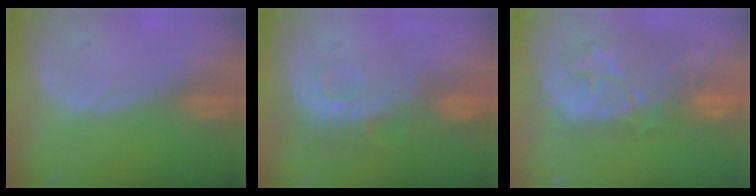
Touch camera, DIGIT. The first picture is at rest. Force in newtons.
{"total": 9.2, "press": 8.1, "slide": 4.3}
{"total": 11.4, "press": 10.5, "slide": 4.5}